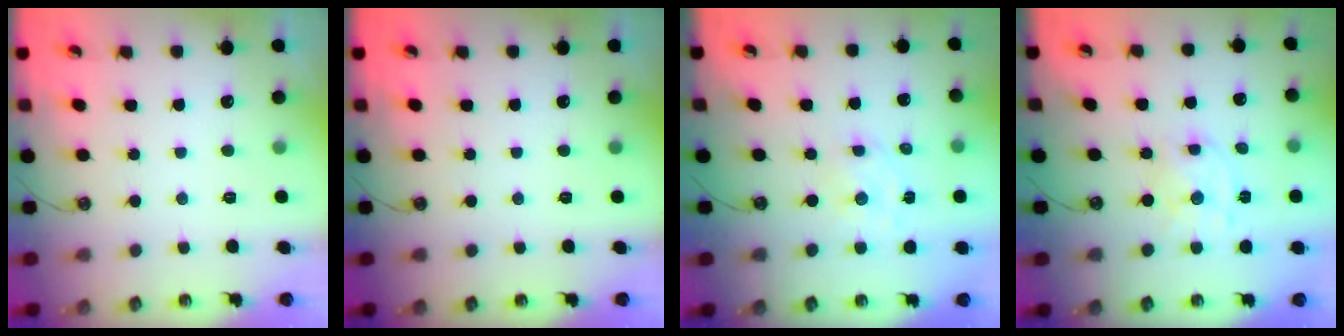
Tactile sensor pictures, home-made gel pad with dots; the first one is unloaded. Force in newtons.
{"total": 0.0}
{"total": 2.4, "press": 2.3, "slide": 0.7}
{"total": 6.8, "press": 6.8, "slide": 0.4}